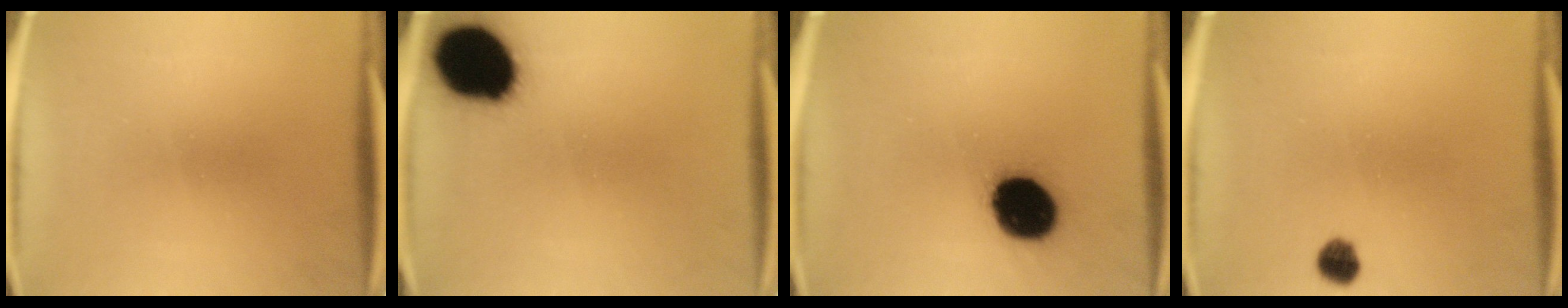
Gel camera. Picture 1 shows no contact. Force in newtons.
{"total": 19.5}
{"total": 16.8}
{"total": 3.1}